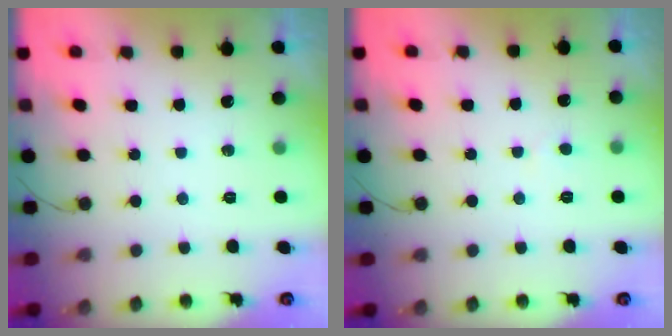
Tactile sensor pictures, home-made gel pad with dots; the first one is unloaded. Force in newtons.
{"total": 1.8, "press": 1.8, "slide": 0.2}